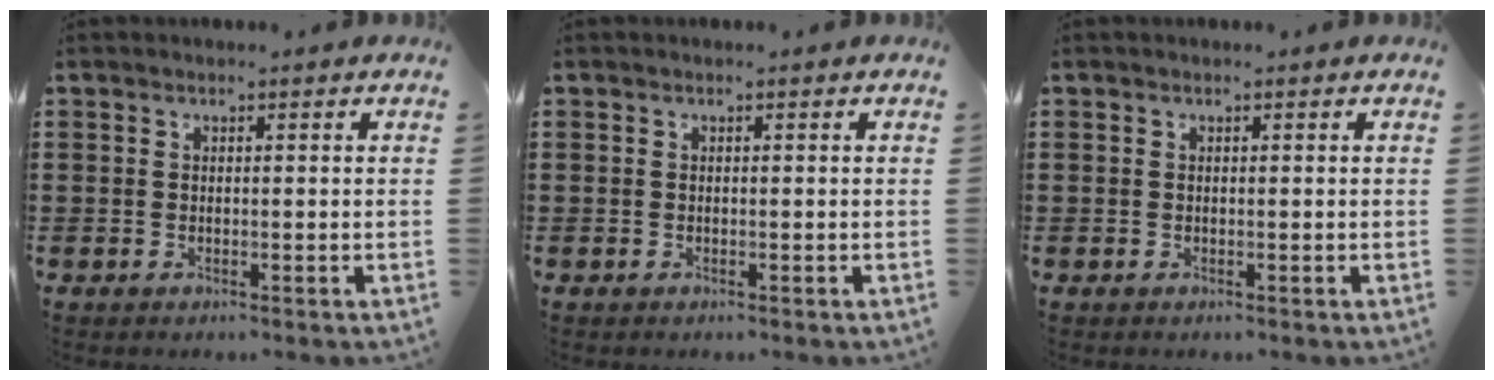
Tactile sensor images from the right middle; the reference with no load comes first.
{"total": 0.0}
{"total": 0.0}